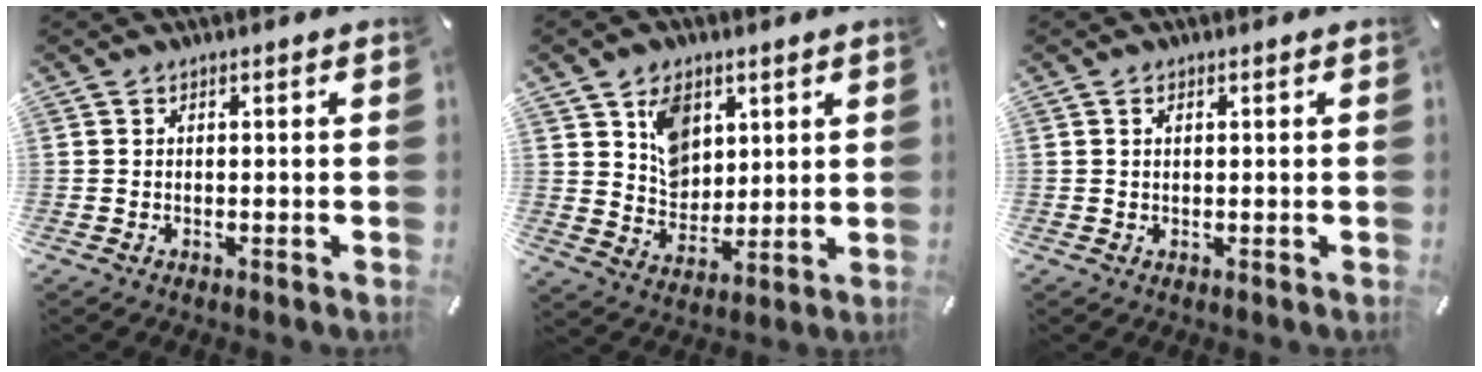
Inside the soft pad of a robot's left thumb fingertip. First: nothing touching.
{"total": 9.0, "force": [4.4, 7.3, 2.9], "torque": [-0.053, -0.010, 0.084]}
{"total": 0.9, "force": [0.4, 0.5, 0.7], "torque": [-0.014, 0.004, 0.006]}